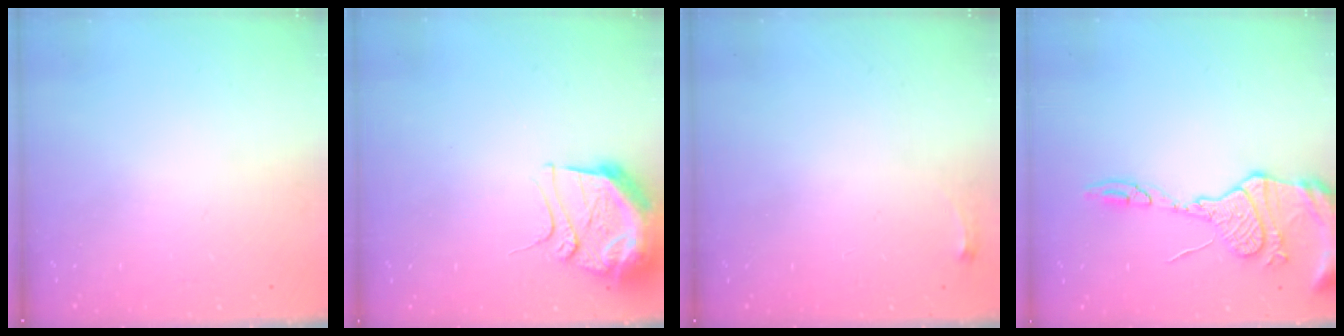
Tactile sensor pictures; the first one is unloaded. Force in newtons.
{"total": 11.0, "press": 11.0, "slide": 0.9}
{"total": 2.8, "press": 2.8, "slide": 0.4}
{"total": 13.9, "press": 13.8, "slide": 1.3}